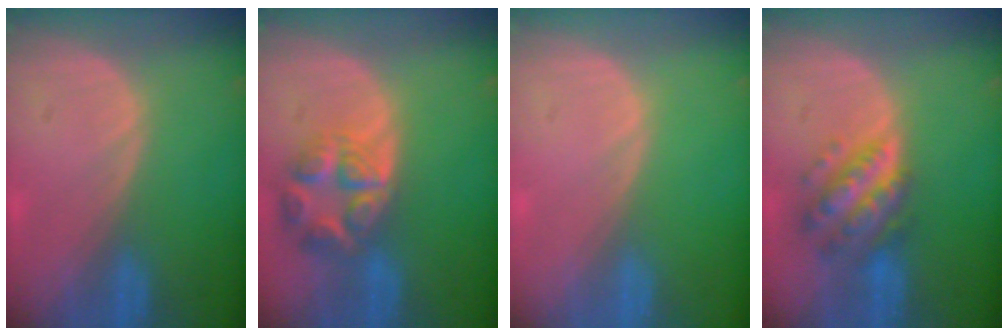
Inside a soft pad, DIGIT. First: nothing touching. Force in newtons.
{"total": 7.8, "press": 6.8, "slide": 3.7}
{"total": 0.0}
{"total": 7.0, "press": 7.0, "slide": 0.4}